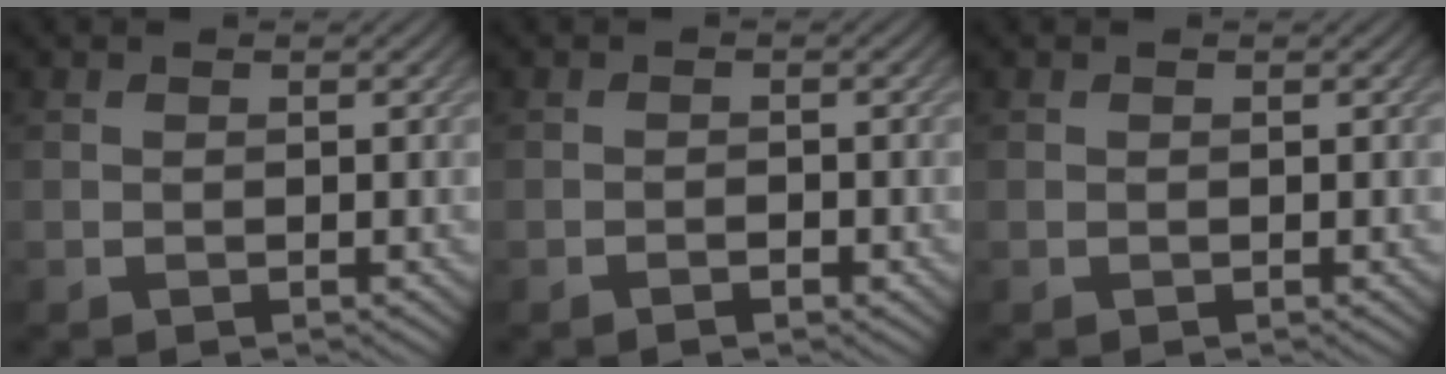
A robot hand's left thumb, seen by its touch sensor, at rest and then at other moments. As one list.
[{"total": 1.3, "force": [-0.9, 0.4, 0.9], "torque": [-0.013, 0.000, -0.015]}, {"total": 0.0}]